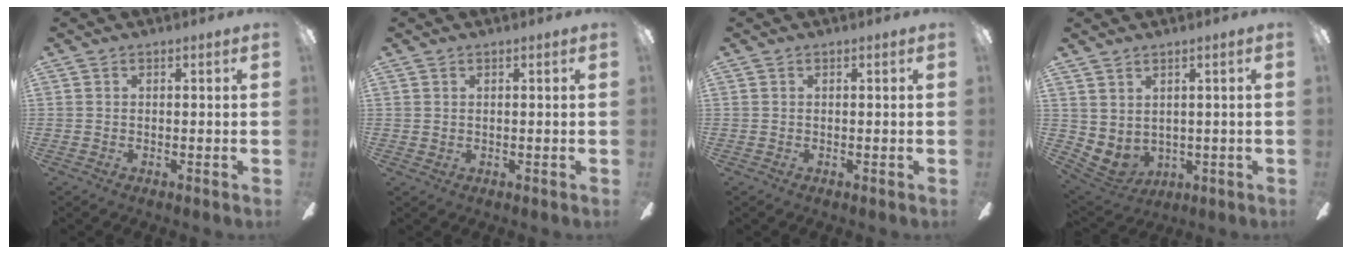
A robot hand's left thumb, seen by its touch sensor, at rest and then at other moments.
{"total": 0.7, "force": [0.7, 0.2, 0.0], "torque": [0.000, 0.001, 0.012]}
{"total": 0.0}
{"total": 3.9, "force": [1.9, 2.9, 1.7], "torque": [-0.054, -0.016, 0.039]}